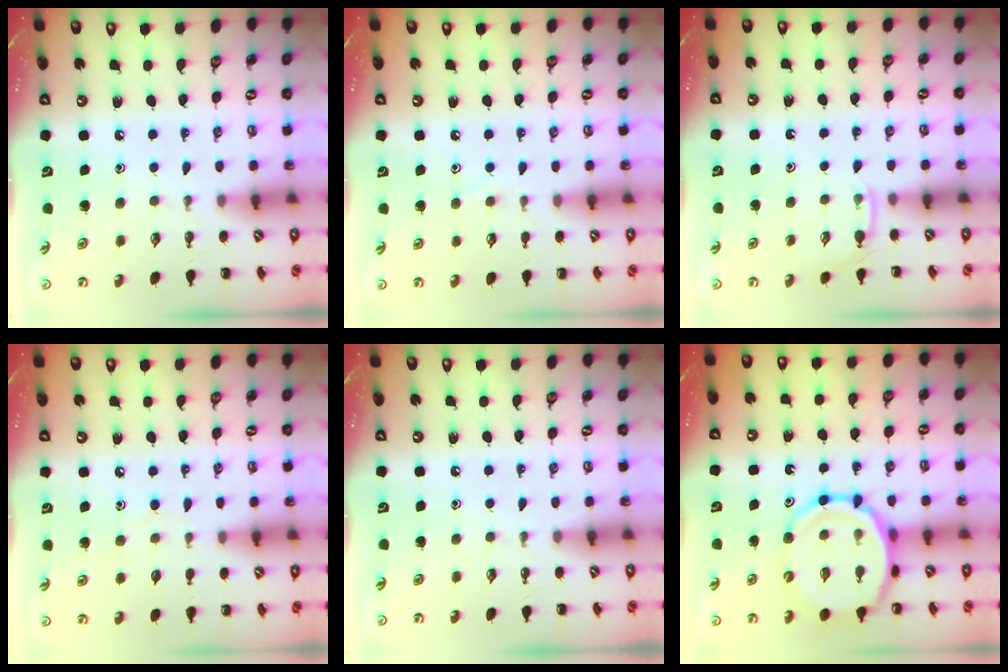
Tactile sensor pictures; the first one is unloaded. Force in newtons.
{"total": 4.8, "press": 4.6, "slide": 1.0}
{"total": 3.3, "press": 3.1, "slide": 1.1}
{"total": 4.2, "press": 3.8, "slide": 1.7}
{"total": 0.0}
{"total": 14.2, "press": 13.8, "slide": 3.2}